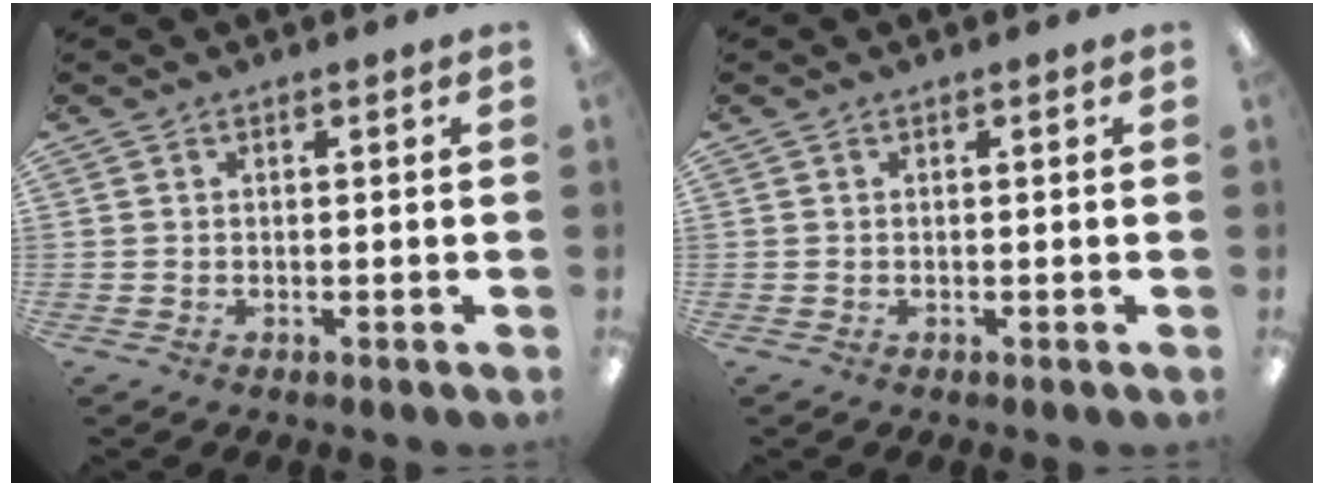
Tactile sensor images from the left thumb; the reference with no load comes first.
{"total": 0.0}